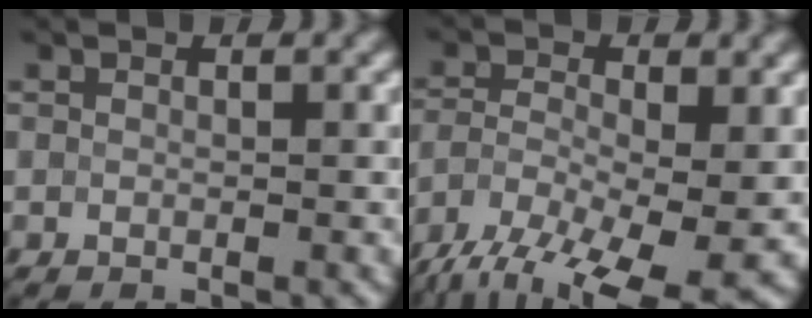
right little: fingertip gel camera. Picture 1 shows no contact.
{"total": 10.3, "force": [-7.1, 3.1, 6.7], "torque": [-0.129, -0.019, -0.131]}